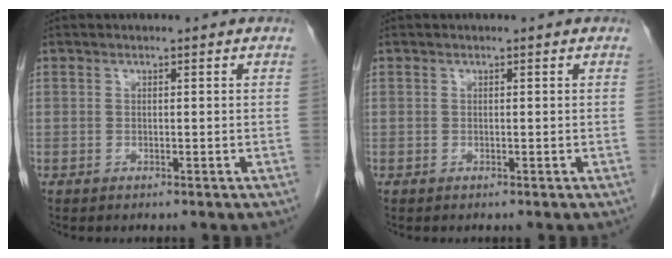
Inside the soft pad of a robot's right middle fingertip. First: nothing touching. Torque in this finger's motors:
{"motor_torque": [0.00, 0.00, 0.00, 0.00]}